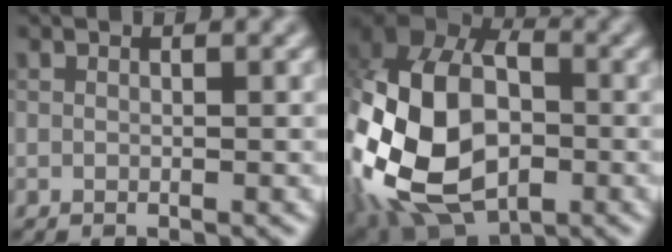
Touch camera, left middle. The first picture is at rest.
{"total": 17.3, "force": [-3.2, 11.4, 12.7], "torque": [-0.276, -0.018, -0.066]}